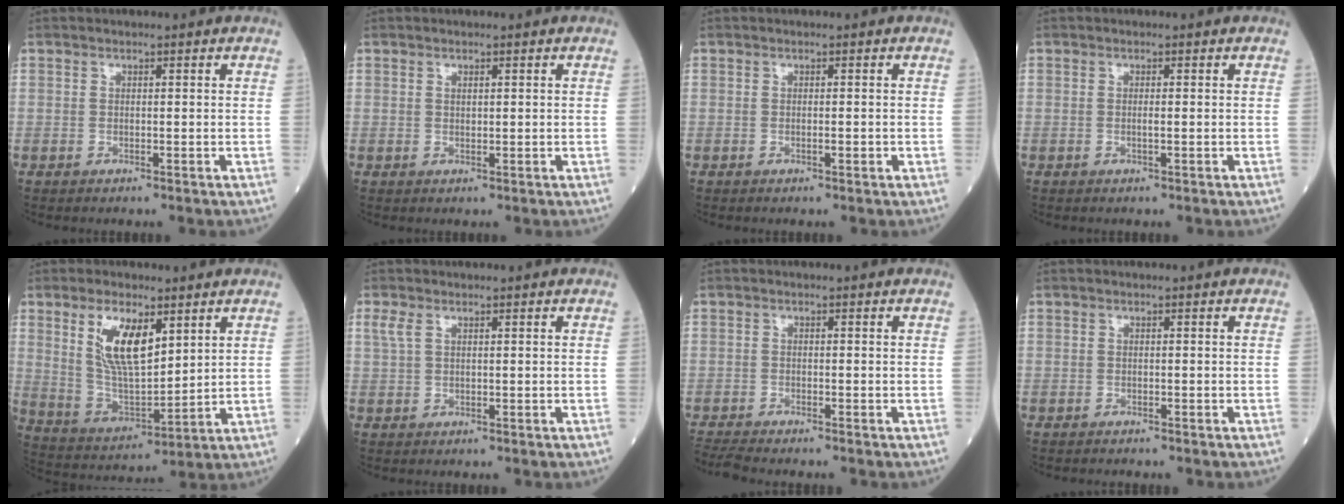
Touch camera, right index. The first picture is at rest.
{"total": 0.7, "force": [0.3, 0.2, 0.5], "torque": [-0.011, -0.003, 0.006]}
{"total": 0.7, "force": [-0.2, 0.1, 0.6], "torque": [-0.015, 0.000, 0.001]}
{"total": 0.6, "force": [0.0, 0.0, 0.6], "torque": [-0.017, -0.001, 0.002]}
{"total": 11.0, "force": [4.8, 3.9, 9.2], "torque": [-0.185, 0.000, 0.099]}
{"total": 1.8, "force": [0.9, 0.8, 1.3], "torque": [-0.042, 0.016, 0.025]}
{"total": 4.1, "force": [-3.8, -0.6, 1.3], "torque": [-0.025, -0.011, -0.065]}
{"total": 0.8, "force": [-0.8, 0.1, 0.2], "torque": [-0.008, -0.001, -0.013]}